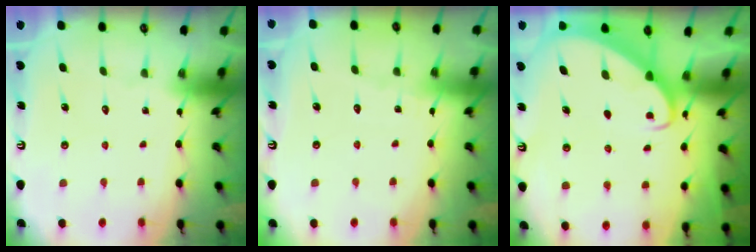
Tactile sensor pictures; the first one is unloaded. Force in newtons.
{"total": 2.9, "press": 2.9, "slide": 0.3}
{"total": 2.7, "press": 2.6, "slide": 0.4}